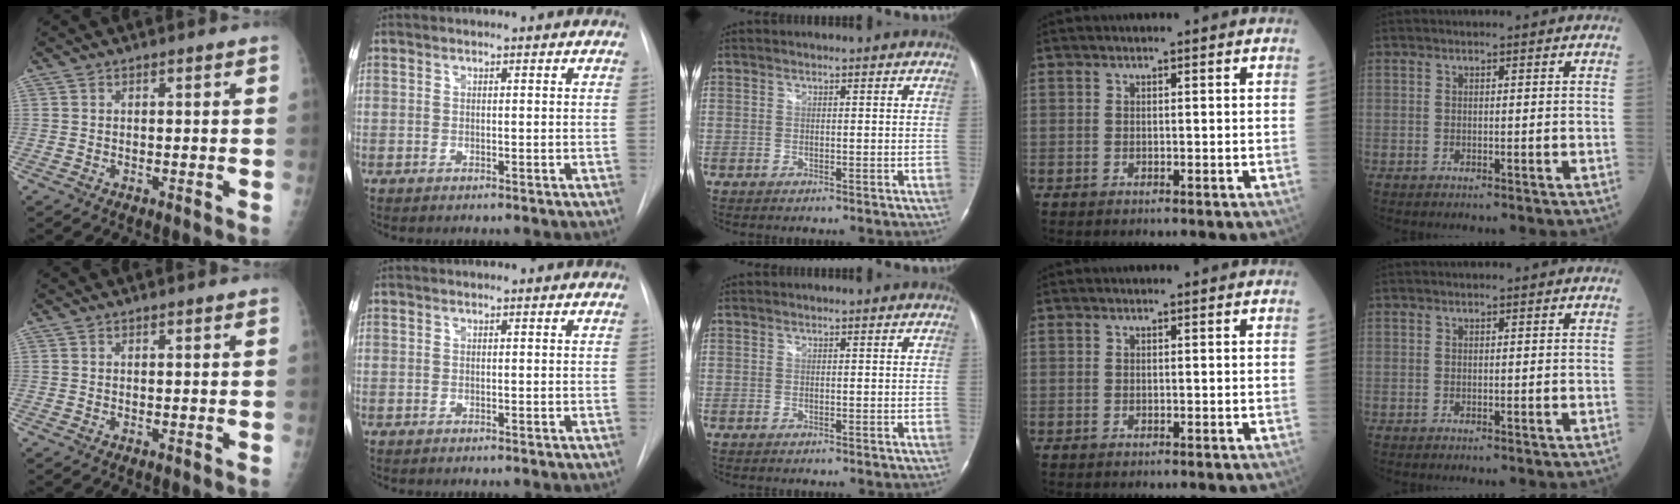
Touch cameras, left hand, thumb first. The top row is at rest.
{}